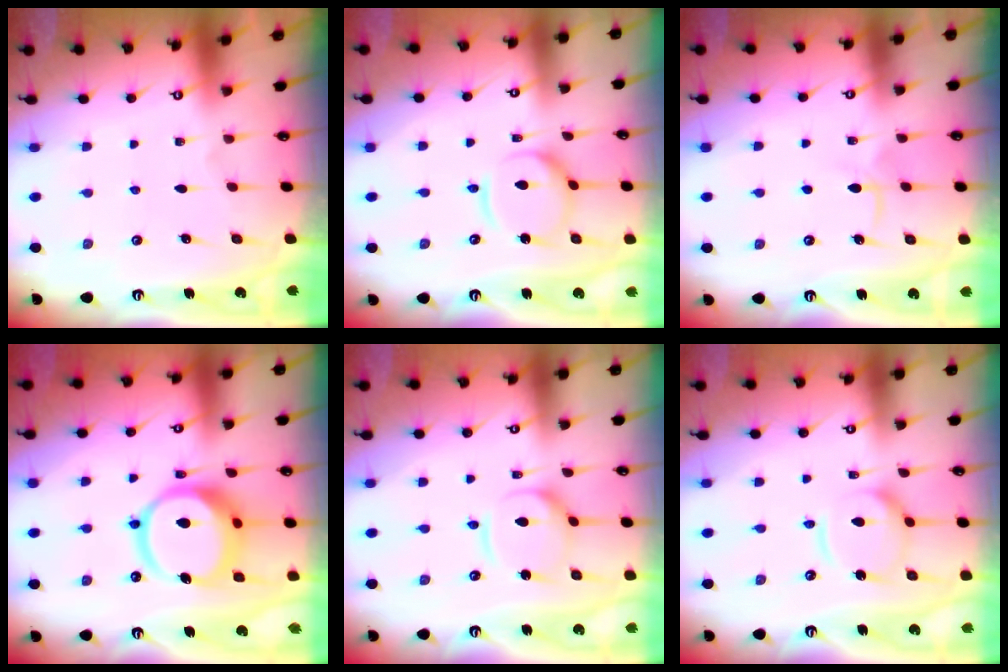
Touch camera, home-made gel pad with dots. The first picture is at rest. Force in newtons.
{"total": 11.1, "press": 11.1, "slide": 1.0}
{"total": 5.1, "press": 5.1, "slide": 0.7}
{"total": 15.7, "press": 15.6, "slide": 1.8}
{"total": 8.5, "press": 8.5, "slide": 0.8}
{"total": 12.3, "press": 12.2, "slide": 1.3}